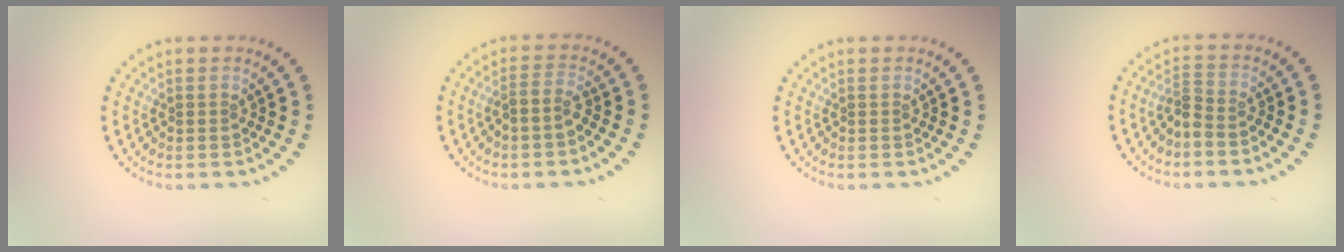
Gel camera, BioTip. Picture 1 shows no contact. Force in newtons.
{"total": 1.7, "press": 1.4, "slide": 1.0}
{"total": 0.0}
{"total": 1.9, "press": 1.4, "slide": 1.2}